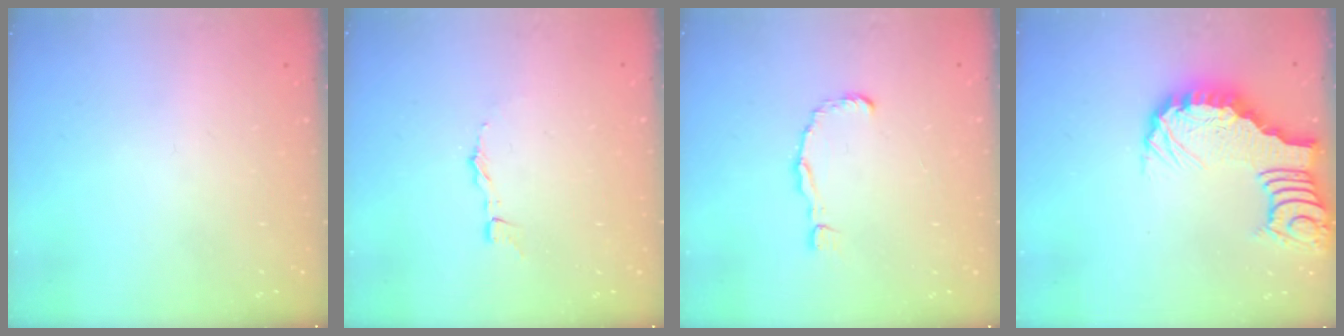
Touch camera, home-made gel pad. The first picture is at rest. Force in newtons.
{"total": 1.4, "press": 1.4, "slide": 0.1}
{"total": 2.4, "press": 2.3, "slide": 0.3}
{"total": 5.6, "press": 5.6, "slide": 0.8}